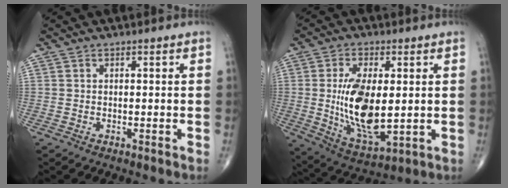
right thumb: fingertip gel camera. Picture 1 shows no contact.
{"total": 15.4, "force": [0.4, 7.2, 13.6], "torque": [-0.242, -0.021, 0.018]}